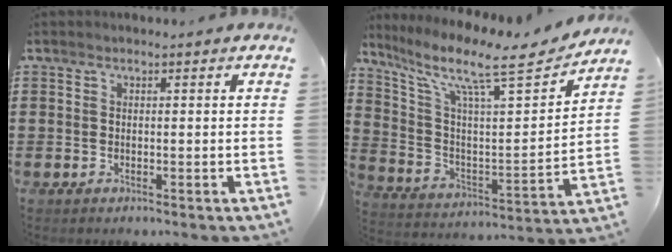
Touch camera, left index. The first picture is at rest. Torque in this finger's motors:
{"motor_torque": [2.14, 0.00, 0.72, 0.21]}